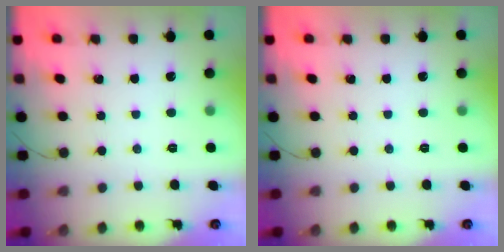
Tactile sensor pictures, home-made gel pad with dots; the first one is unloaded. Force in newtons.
{"total": 0.0}